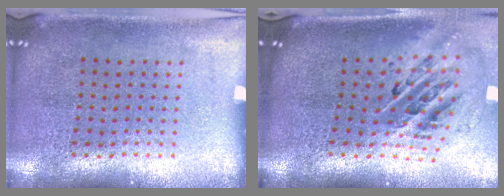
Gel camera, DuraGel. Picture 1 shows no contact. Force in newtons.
{"total": 2.2, "press": 1.6, "slide": 1.5}